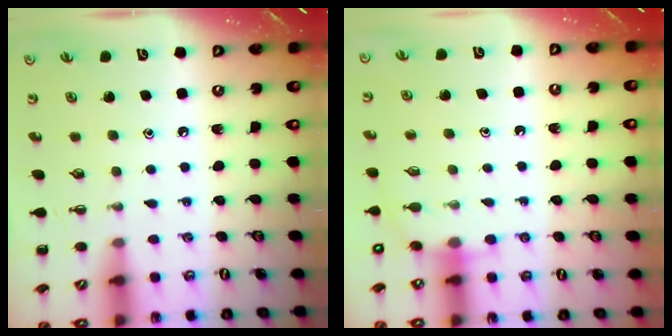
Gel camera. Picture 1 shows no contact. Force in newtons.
{"total": 6.4, "press": 6.3, "slide": 1.3}